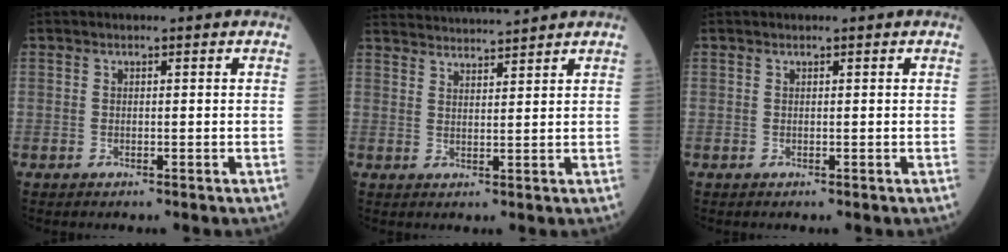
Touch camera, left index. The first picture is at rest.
{"total": 9.2, "force": [8.9, -0.7, 2.3], "torque": [-0.043, 0.024, 0.139]}
{"total": 0.0}